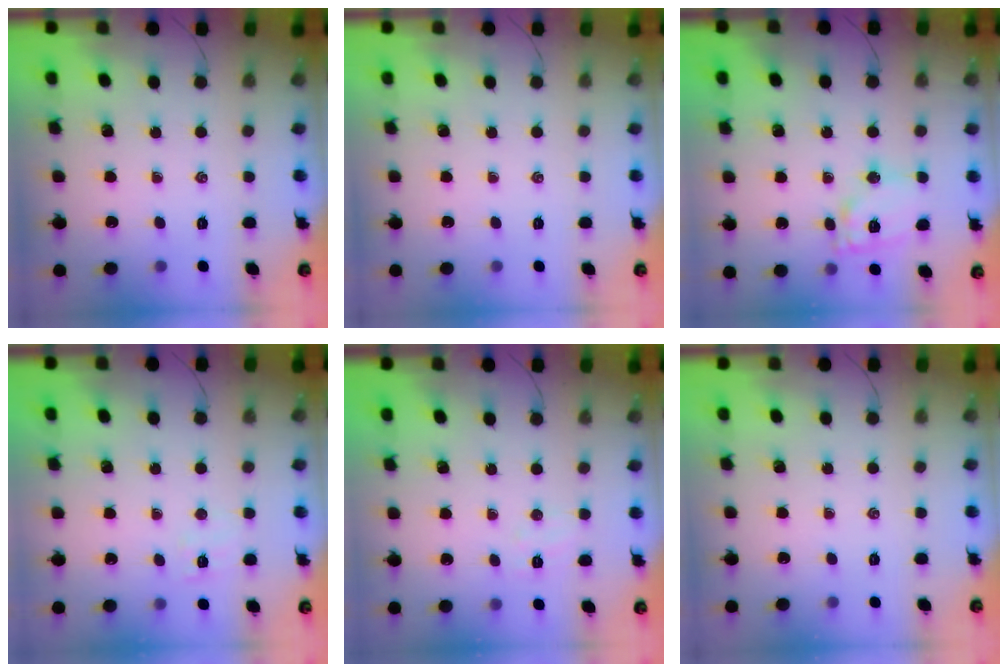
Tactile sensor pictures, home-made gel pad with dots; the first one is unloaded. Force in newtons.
{"total": 0.0}
{"total": 12.0, "press": 12.0, "slide": 1.1}
{"total": 6.3, "press": 6.2, "slide": 1.3}
{"total": 4.6, "press": 4.5, "slide": 1.0}
{"total": 0.0}